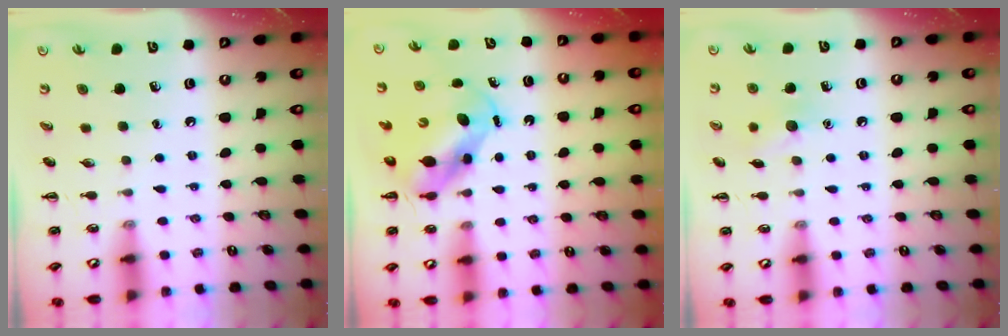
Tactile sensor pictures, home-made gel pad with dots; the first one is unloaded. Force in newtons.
{"total": 5.5, "press": 5.4, "slide": 0.6}
{"total": 7.3, "press": 7.1, "slide": 1.6}